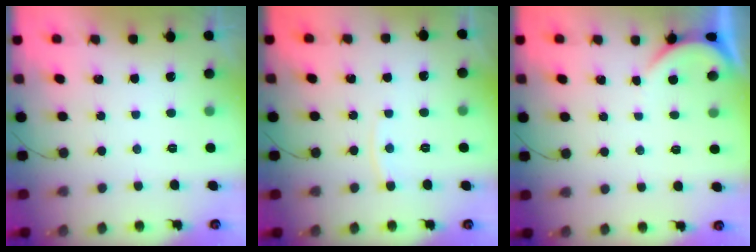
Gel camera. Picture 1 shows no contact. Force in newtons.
{"total": 3.6, "press": 3.6, "slide": 0.5}
{"total": 1.6, "press": 1.6, "slide": 0.2}